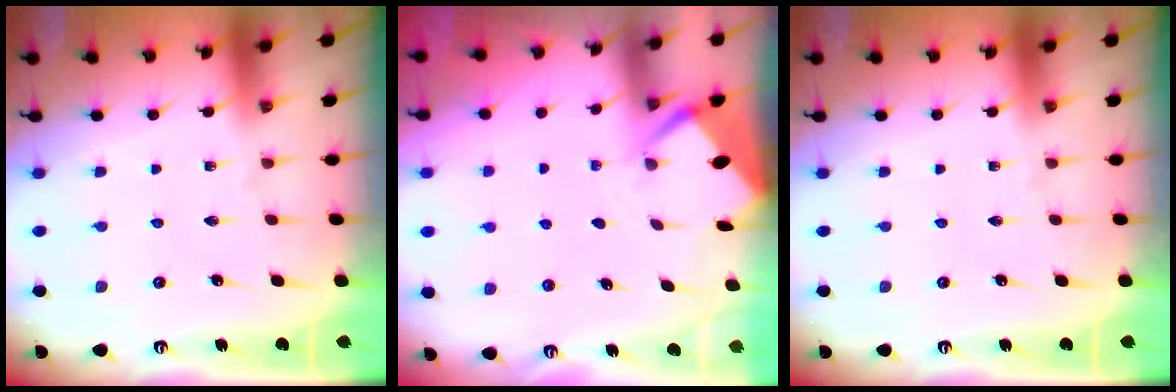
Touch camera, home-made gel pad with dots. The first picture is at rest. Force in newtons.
{"total": 2.9, "press": 2.8, "slide": 0.4}
{"total": 0.0}